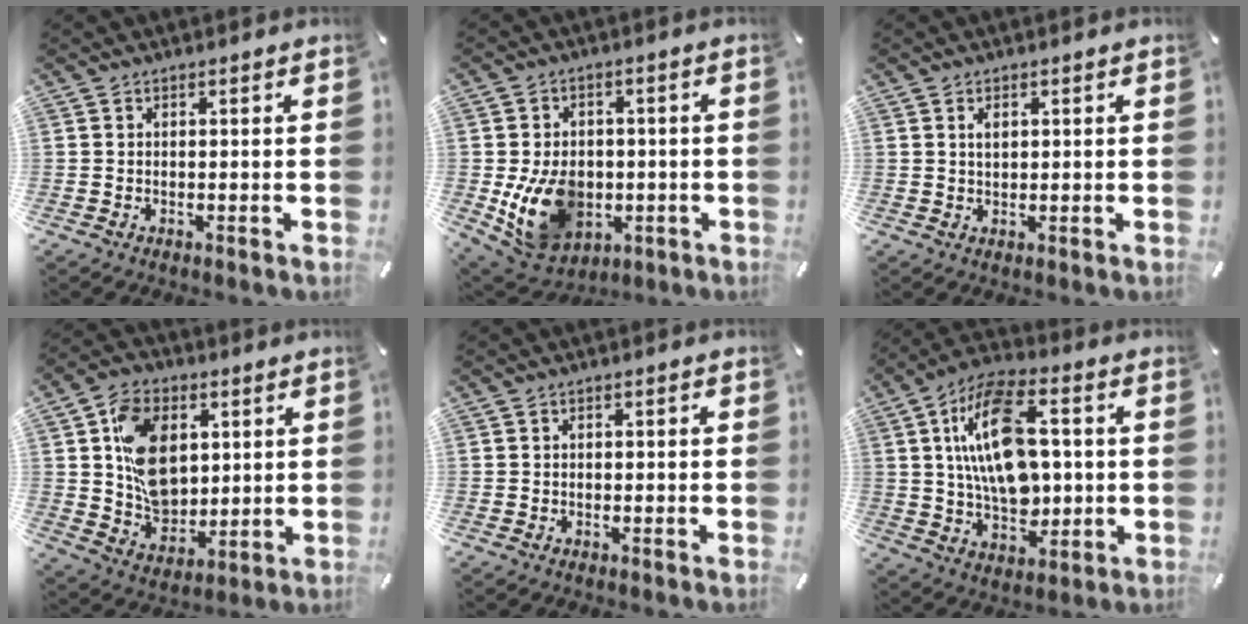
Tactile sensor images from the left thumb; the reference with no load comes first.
{"total": 13.8, "force": [-2.7, 10.7, 8.3], "torque": [-0.174, 0.001, -0.044]}
{"total": 1.9, "force": [0.6, 1.0, 1.4], "torque": [-0.031, 0.003, 0.010]}
{"total": 14.3, "force": [3.2, 10.8, 8.8], "torque": [-0.168, 0.007, 0.064]}
{"total": 0.7, "force": [-0.3, 0.5, 0.4], "torque": [-0.006, 0.002, -0.006]}
{"total": 18.4, "force": [2.3, 11.4, 14.2], "torque": [-0.281, 0.011, 0.037]}